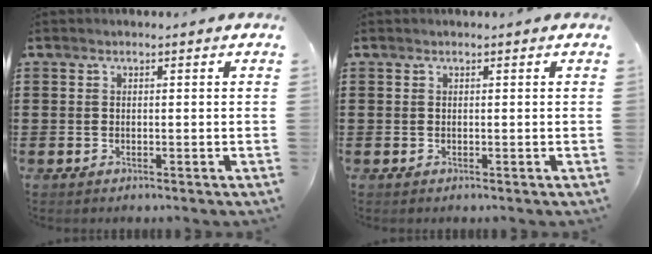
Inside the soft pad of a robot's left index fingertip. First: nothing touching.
{"total": 0.0}